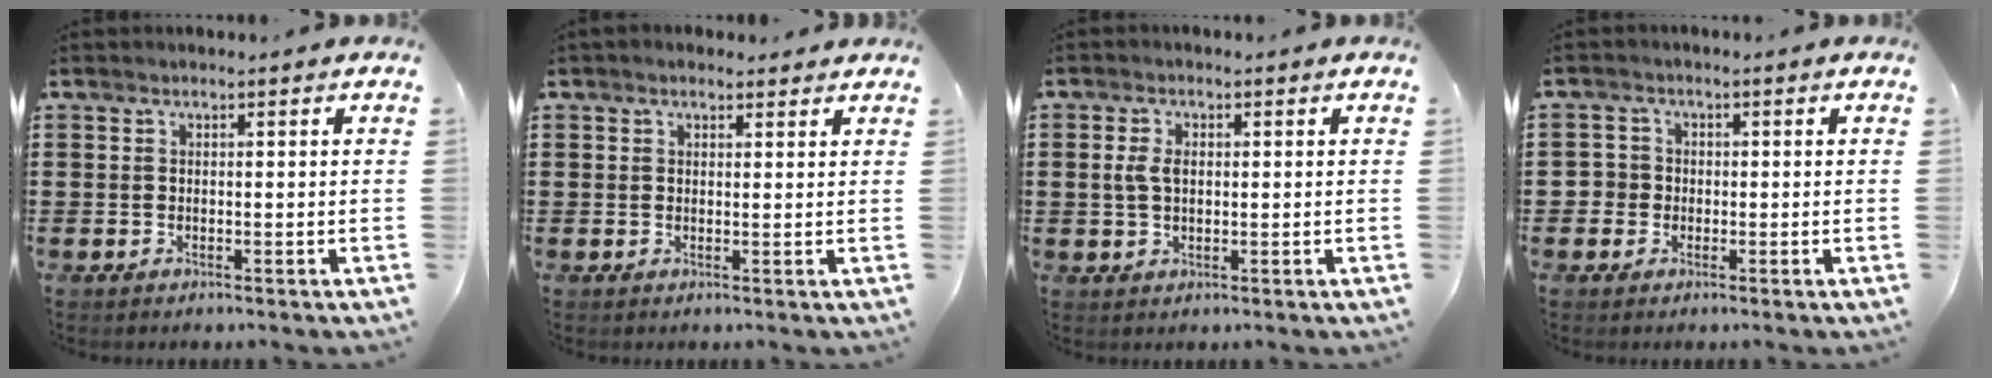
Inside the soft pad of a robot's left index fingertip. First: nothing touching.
{"total": 1.4, "force": [1.2, 0.6, 0.4], "torque": [-0.010, 0.006, 0.022]}
{"total": 3.1, "force": [0.4, 1.8, 2.5], "torque": [-0.069, 0.003, 0.000]}
{"total": 2.1, "force": [-0.4, 2.1, 0.3], "torque": [-0.016, 0.005, -0.012]}